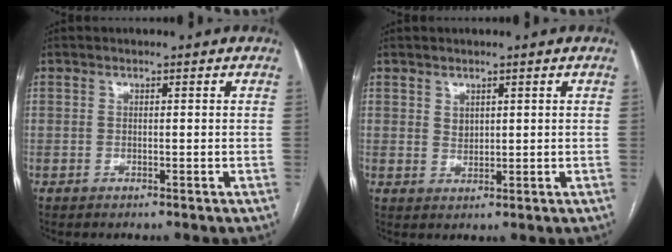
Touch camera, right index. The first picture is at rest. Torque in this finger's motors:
{"motor_torque": [-0.01, 0.01, -0.01, 0.00]}